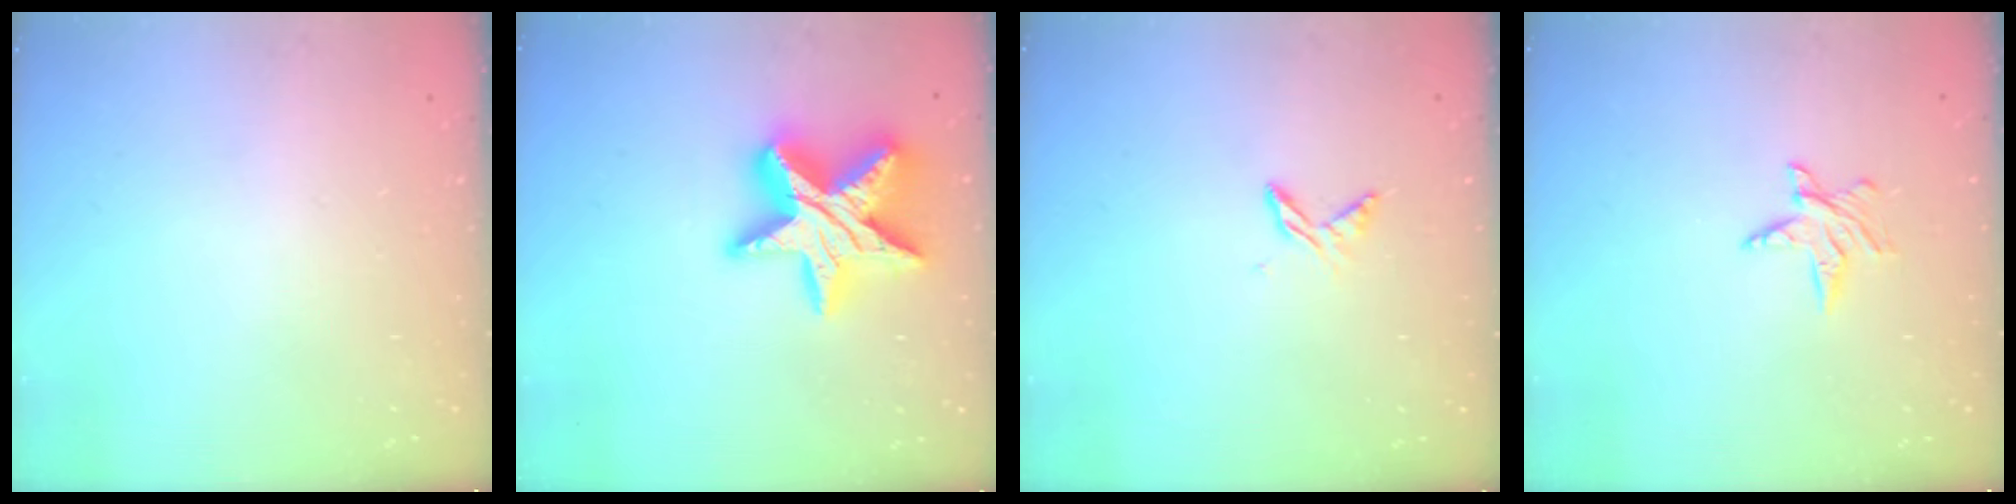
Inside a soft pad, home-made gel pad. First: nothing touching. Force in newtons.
{"total": 20.2, "press": 20.2, "slide": 1.5}
{"total": 6.0, "press": 6.0, "slide": 0.7}
{"total": 4.7, "press": 4.7, "slide": 0.5}